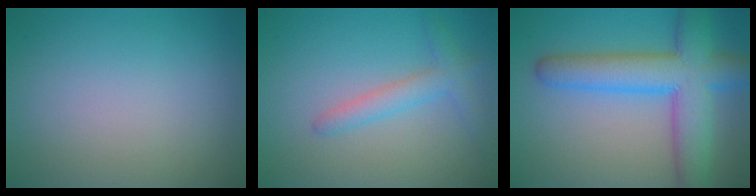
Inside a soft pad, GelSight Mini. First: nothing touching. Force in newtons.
{"total": 2.4, "press": 2.4, "slide": 0.1}
{"total": 8.4, "press": 8.4, "slide": 0.4}